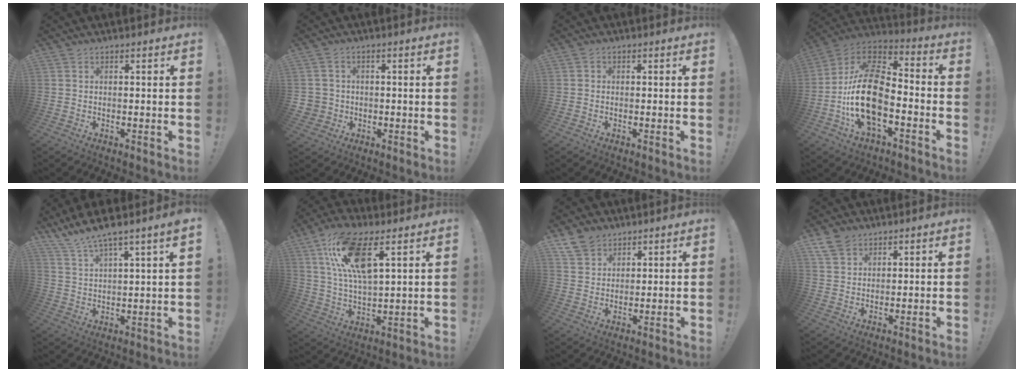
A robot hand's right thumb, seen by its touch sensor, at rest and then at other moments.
{"total": 3.9, "force": [-0.1, 3.7, 1.1], "torque": [-0.026, 0.005, 0.000]}
{"total": 0.8, "force": [-0.2, 0.7, 0.3], "torque": [-0.006, 0.003, -0.003]}
{"total": 20.1, "force": [-5.3, 11.3, 15.7], "torque": [-0.307, 0.033, -0.086]}
{"total": 7.7, "force": [6.7, 0.1, 3.7], "torque": [-0.082, -0.043, 0.120]}
{"total": 15.8, "force": [7.7, 6.0, 12.5], "torque": [-0.249, -0.018, 0.134]}
{"total": 6.8, "force": [4.8, 4.5, 1.5], "torque": [-0.024, -0.028, 0.094]}
{"total": 5.7, "force": [3.9, 3.8, 1.9], "torque": [-0.039, -0.012, 0.076]}